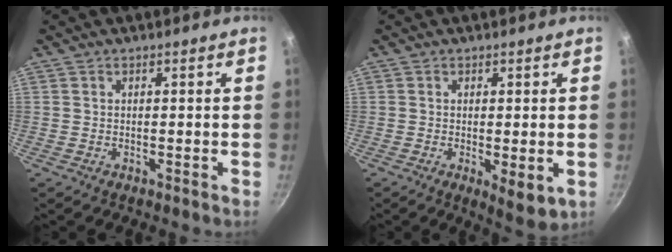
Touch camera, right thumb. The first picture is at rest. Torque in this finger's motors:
{"motor_torque": [-0.17, 0.32, -0.22, 0.25, 0.00]}